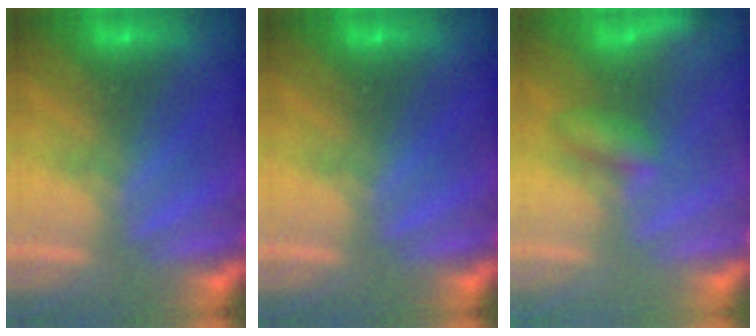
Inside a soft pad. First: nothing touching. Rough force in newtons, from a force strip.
{"total": 0.0}
{"total": 2.1}